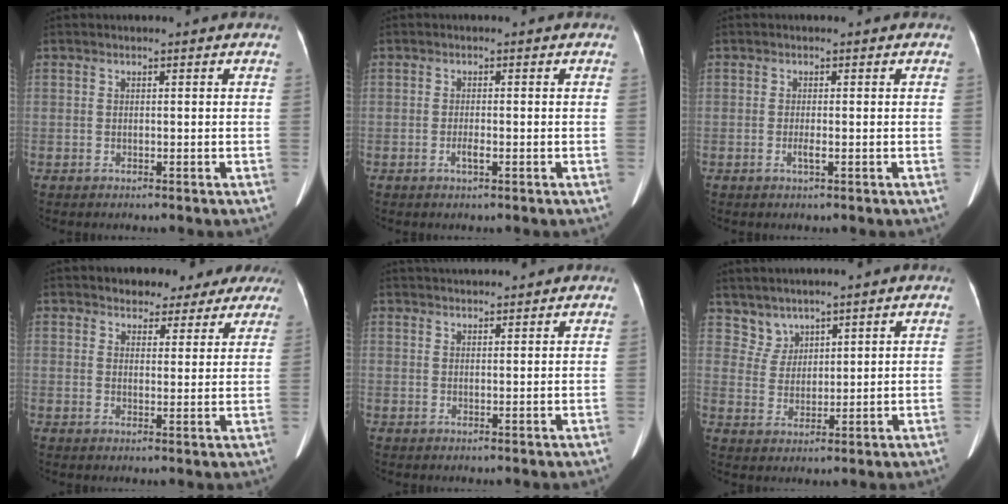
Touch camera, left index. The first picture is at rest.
{"total": 1.3, "force": [-1.0, 0.2, 0.8], "torque": [-0.017, -0.019, -0.019]}
{"total": 1.1, "force": [-0.7, 0.2, 0.9], "torque": [-0.020, -0.018, -0.015]}
{"total": 9.5, "force": [7.9, 4.6, 2.4], "torque": [0.000, -0.005, 0.077]}
{"total": 7.0, "force": [6.5, 0.8, 2.3], "torque": [-0.034, 0.019, 0.090]}
{"total": 3.7, "force": [3.2, 1.9, -0.5], "torque": [0.010, -0.003, 0.070]}